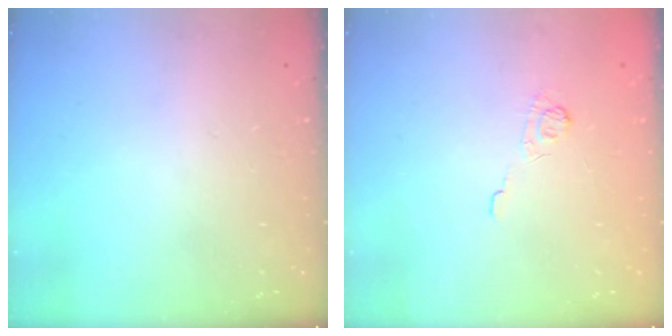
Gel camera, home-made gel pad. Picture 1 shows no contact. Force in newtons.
{"total": 2.5, "press": 2.1, "slide": 1.4}